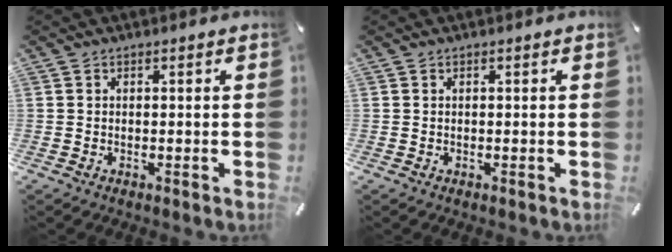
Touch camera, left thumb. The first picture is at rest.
{"total": 0.0}